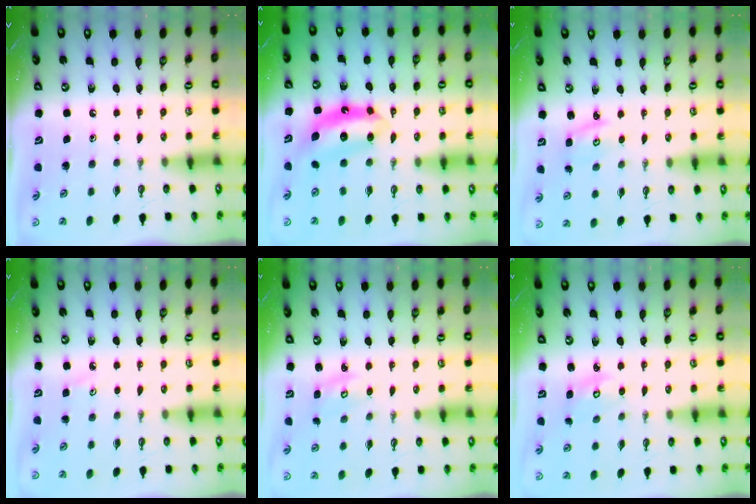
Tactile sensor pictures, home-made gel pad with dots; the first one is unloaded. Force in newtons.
{"total": 7.0, "press": 7.0, "slide": 0.5}
{"total": 2.8, "press": 2.8, "slide": 0.4}
{"total": 2.6, "press": 2.6, "slide": 0.5}
{"total": 2.9, "press": 2.8, "slide": 0.4}
{"total": 3.5, "press": 3.5, "slide": 0.1}